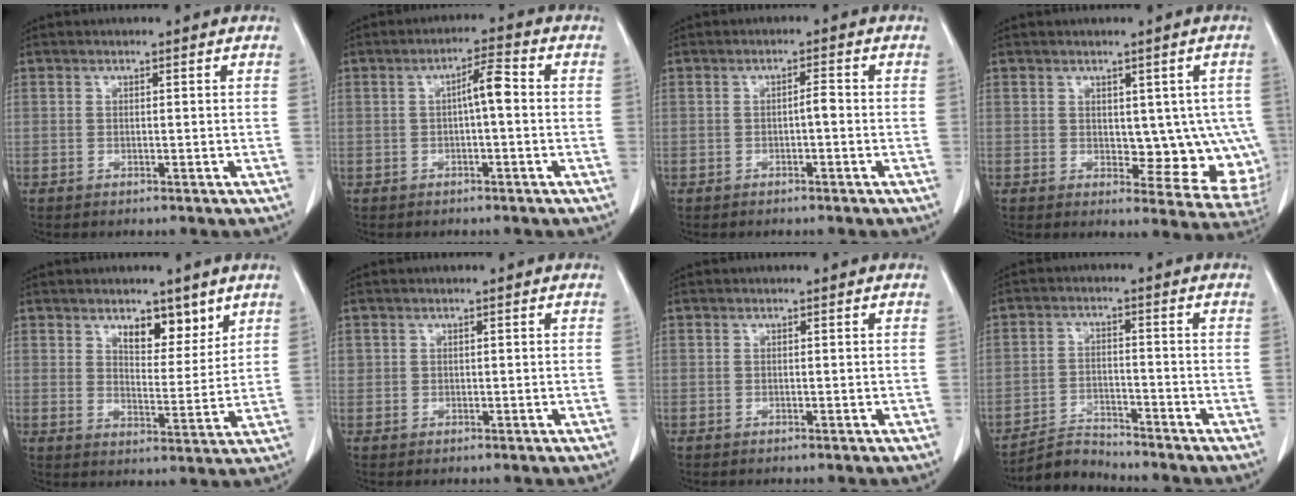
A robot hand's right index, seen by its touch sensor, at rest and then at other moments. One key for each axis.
{"total": 4.0, "fx": 0.0, "fy": 0.6, "fz": 4.0, "tx": -0.063, "ty": 0.011, "tz": -0.001}
{"total": 1.5, "fx": -0.4, "fy": 0.3, "fz": 1.5, "tx": -0.021, "ty": 0.003, "tz": -0.007}
{"total": 9.2, "fx": 0.3, "fy": 5.1, "fz": 7.6, "tx": -0.064, "ty": -0.001, "tz": 0.016}
{"total": 6.3, "fx": 4.2, "fy": 2.7, "fz": 3.8, "tx": -0.048, "ty": -0.008, "tz": 0.068}
{"total": 0.9, "fx": 0.3, "fy": 0.8, "fz": 0.1, "tx": 0.009, "ty": 0.007, "tz": 0.004}
{"total": 0.0}
{"total": 4.4, "fx": -4.2, "fy": 0.3, "fz": -1.0, "tx": 0.016, "ty": -0.002, "tz": -0.074}